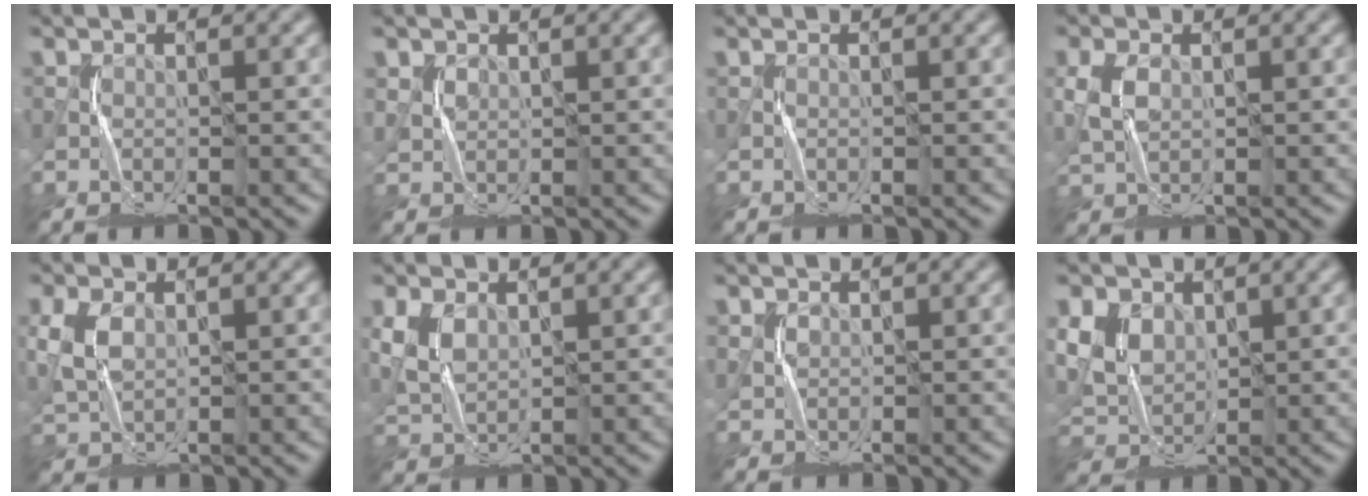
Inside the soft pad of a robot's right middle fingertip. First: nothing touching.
{"total": 1.2, "force": [0.8, 0.9, 0.1], "torque": [-0.008, -0.003, 0.019]}
{"total": 0.0}
{"total": 3.2, "force": [0.5, 2.2, 2.3], "torque": [-0.068, 0.003, 0.013]}
{"total": 4.2, "force": [0.7, 2.8, 3.1], "torque": [-0.089, 0.004, 0.016]}
{"total": 3.7, "force": [1.1, 2.4, 2.5], "torque": [-0.072, 0.002, 0.027]}
{"total": 0.8, "force": [0.5, 0.6, 0.0], "torque": [-0.004, -0.003, 0.015]}
{"total": 5.1, "force": [1.7, 3.7, 3.0], "torque": [-0.074, -0.001, 0.029]}